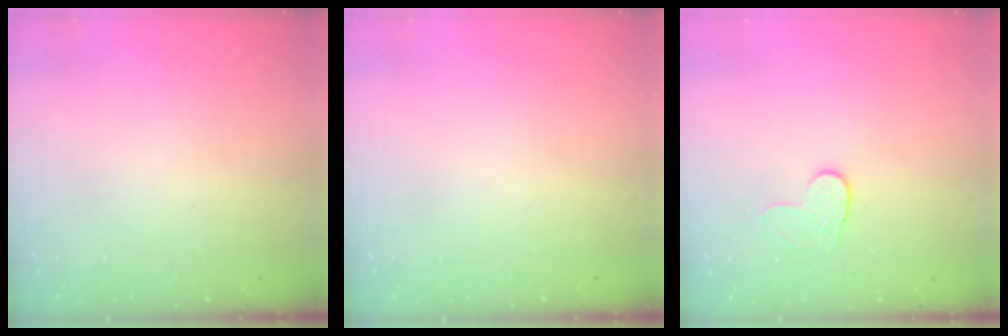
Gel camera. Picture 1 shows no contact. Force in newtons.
{"total": 0.0}
{"total": 4.3, "press": 4.3, "slide": 0.4}